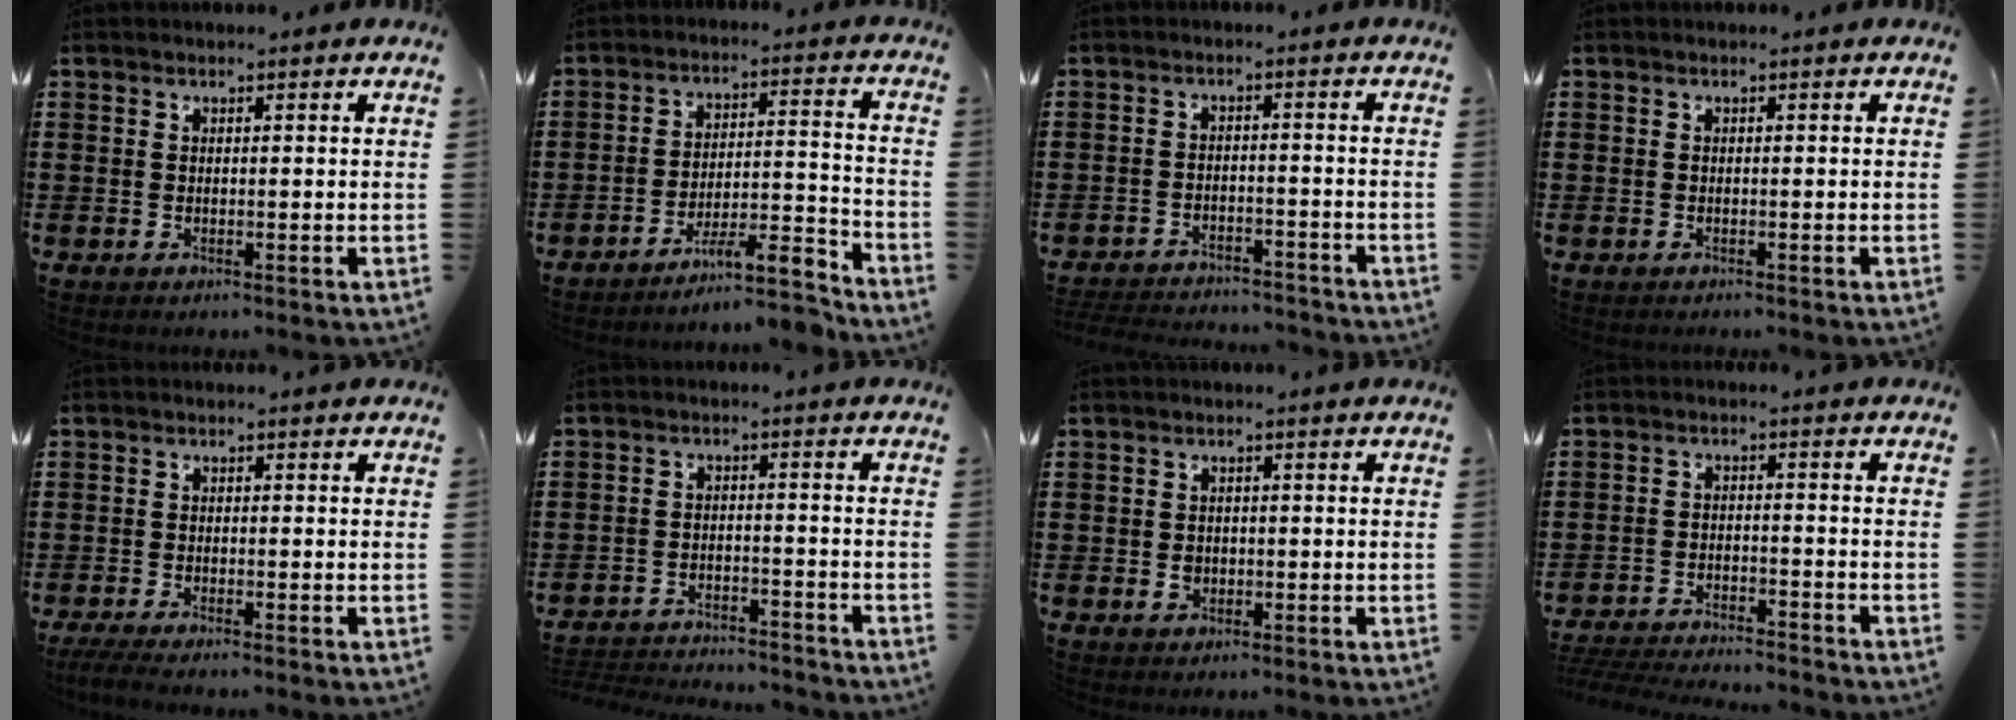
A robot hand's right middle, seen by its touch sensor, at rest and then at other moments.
{"total": 7.6, "force": [-6.9, 0.7, 3.2], "torque": [-0.051, 0.007, -0.132]}
{"total": 3.5, "force": [-3.5, 0.4, 0.1], "torque": [-0.006, 0.001, -0.075]}
{"total": 0.0}
{"total": 2.0, "force": [-1.7, 0.1, 1.0], "torque": [-0.023, -0.004, -0.034]}
{"total": 3.4, "force": [-3.3, 0.3, 0.2], "torque": [-0.009, 0.002, -0.071]}
{"total": 1.6, "force": [-0.3, 1.3, 0.8], "torque": [-0.017, 0.006, -0.007]}
{"total": 4.2, "force": [-4.1, 0.1, 0.5], "torque": [-0.019, -0.002, -0.087]}